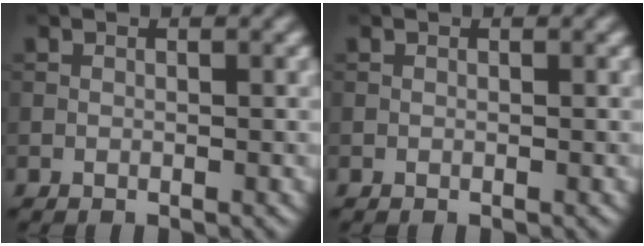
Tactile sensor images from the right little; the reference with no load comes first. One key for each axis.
{"total": 0.0}